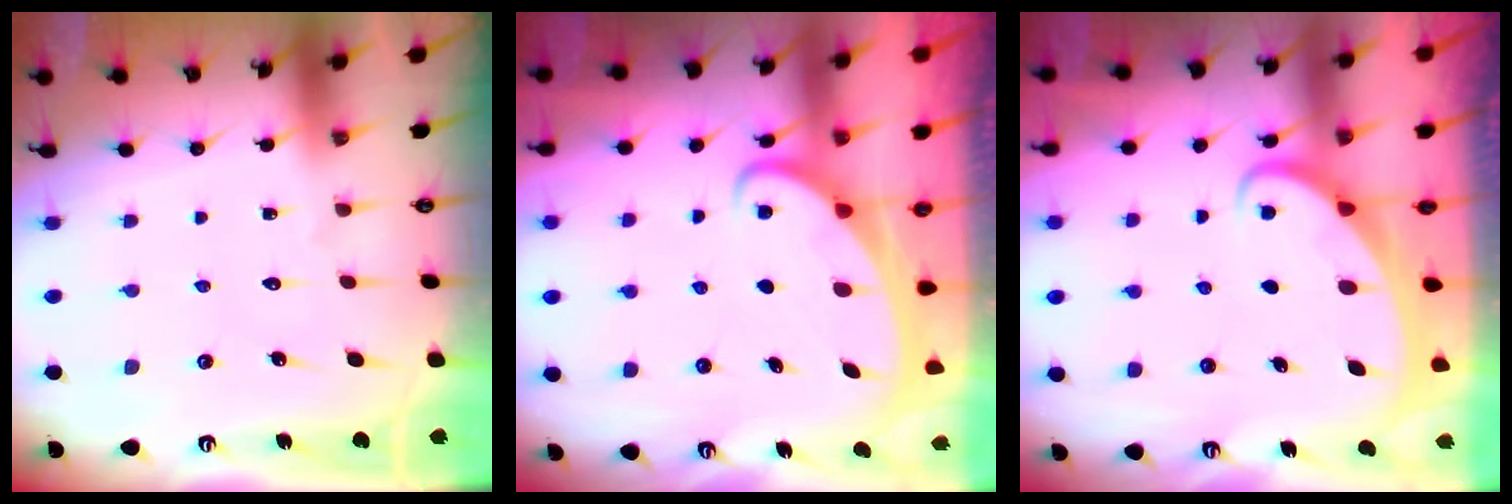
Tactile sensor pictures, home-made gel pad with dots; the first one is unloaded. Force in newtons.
{"total": 2.3, "press": 2.2, "slide": 0.4}
{"total": 2.1, "press": 2.1, "slide": 0.0}